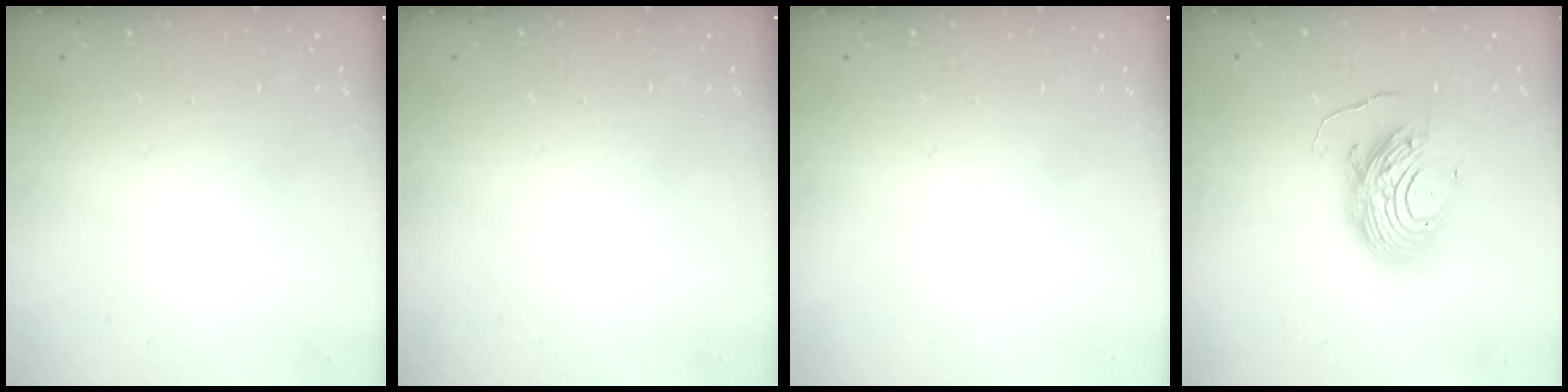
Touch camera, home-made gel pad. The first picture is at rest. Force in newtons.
{"total": 0.0}
{"total": 0.0}
{"total": 12.2, "press": 12.1, "slide": 1.2}